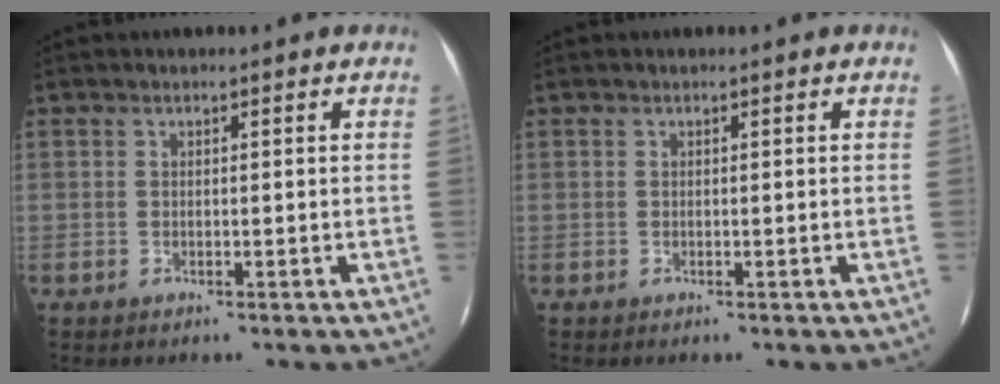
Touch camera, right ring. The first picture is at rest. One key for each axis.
{"total": 0.0}